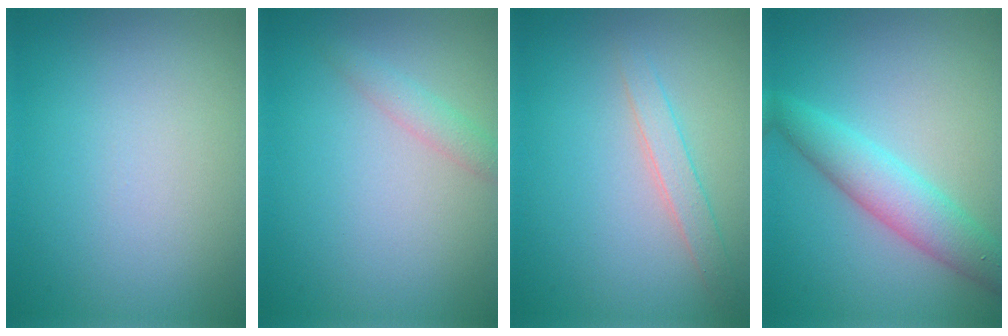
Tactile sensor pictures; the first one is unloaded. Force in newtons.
{"total": 1.5, "press": 1.5, "slide": 0.1}
{"total": 1.8, "press": 1.8, "slide": 0.1}
{"total": 4.4, "press": 4.4, "slide": 0.1}